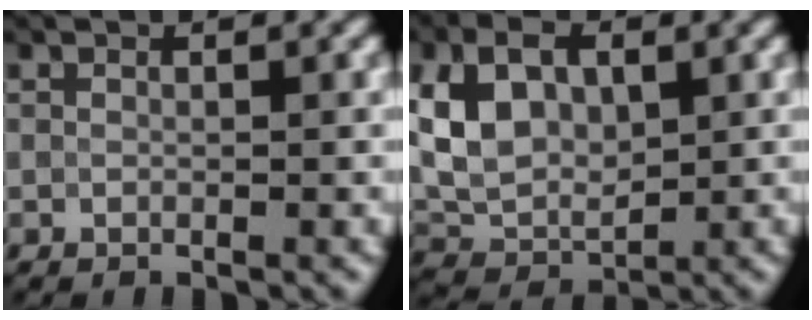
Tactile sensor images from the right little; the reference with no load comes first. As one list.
[{"total": 6.8, "force": [1.5, 4.5, 4.8], "torque": [-0.091, 0.005, 0.023]}]